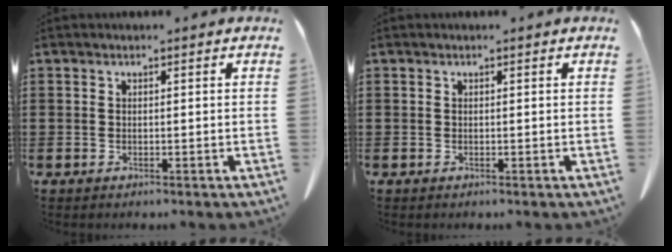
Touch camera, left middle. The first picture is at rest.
{"total": 0.0}